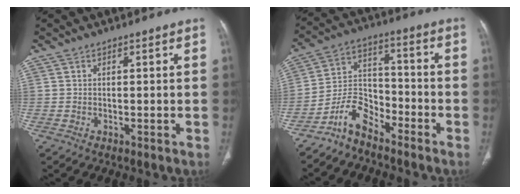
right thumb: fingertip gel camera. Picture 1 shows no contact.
{"total": 8.3, "force": [-6.5, 4.1, 3.1], "torque": [-0.051, 0.069, -0.135]}